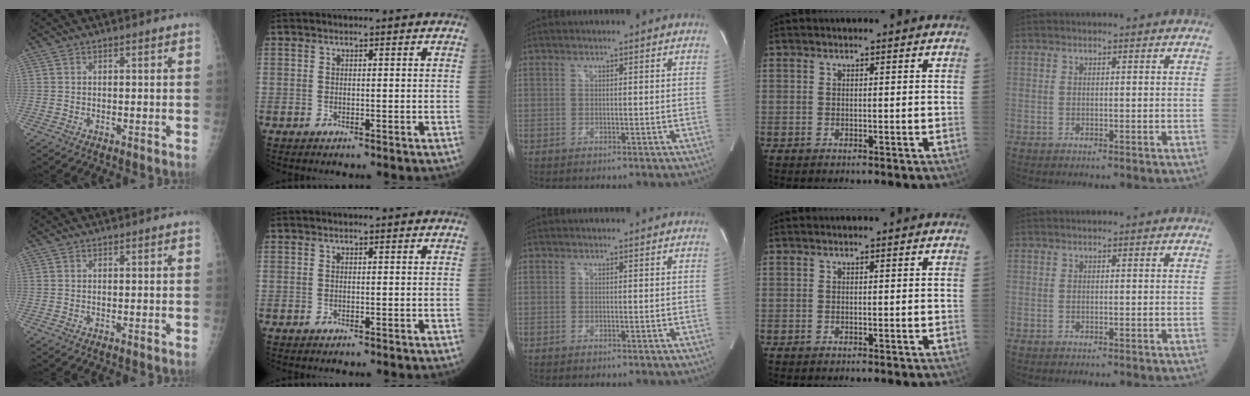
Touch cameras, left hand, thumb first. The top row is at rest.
{}